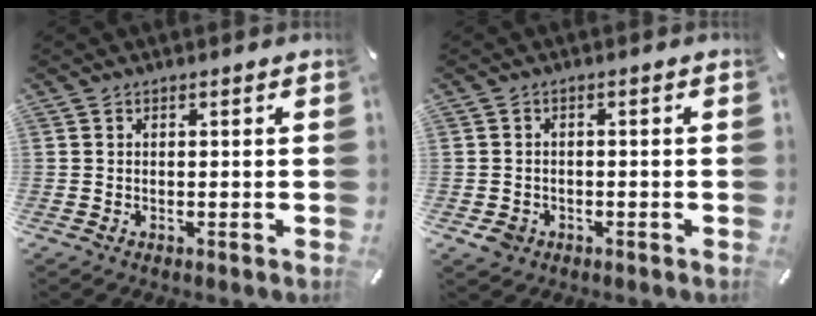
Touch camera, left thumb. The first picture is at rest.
{"total": 3.1, "force": [-1.5, 2.5, 1.1], "torque": [-0.024, 0.004, -0.031]}